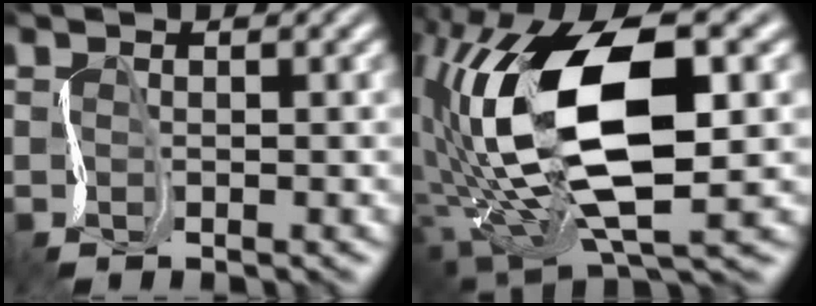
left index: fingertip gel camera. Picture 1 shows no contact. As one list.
[{"total": 13.5, "force": [0.7, 6.4, 11.9], "torque": [-0.259, 0.005, 0.015]}]